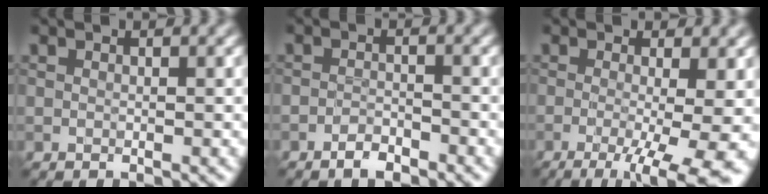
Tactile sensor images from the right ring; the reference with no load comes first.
{"total": 2.0, "force": [-1.6, 0.6, 0.9], "torque": [-0.015, 0.002, -0.033]}
{"total": 8.7, "force": [-2.2, 2.5, 8.0], "torque": [-0.102, -0.016, -0.028]}